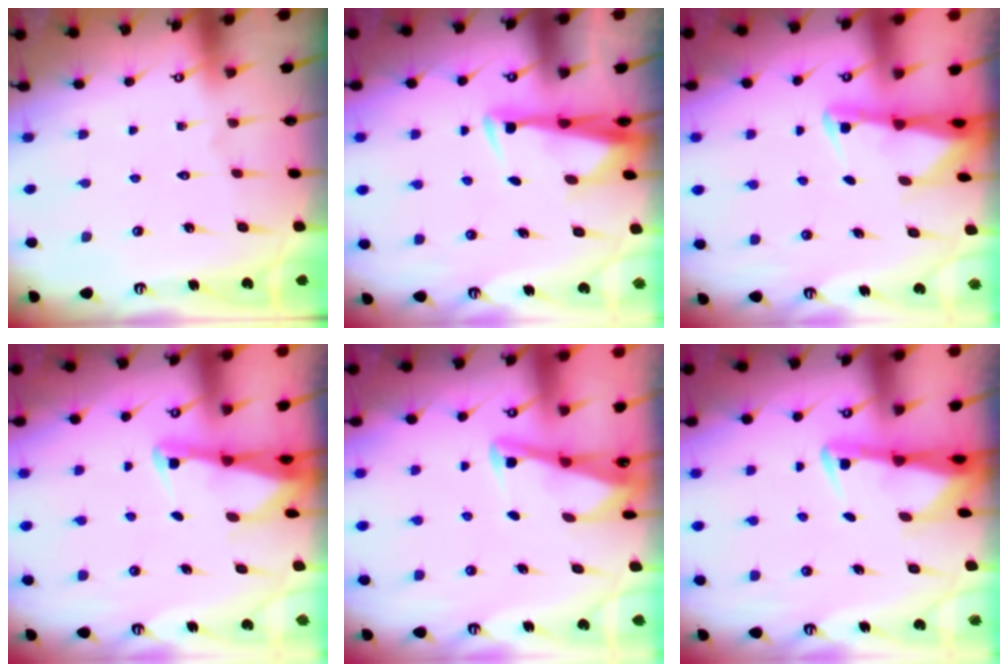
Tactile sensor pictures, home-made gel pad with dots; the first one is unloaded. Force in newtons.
{"total": 3.4, "press": 3.3, "slide": 0.8}
{"total": 2.4, "press": 2.4, "slide": 0.5}
{"total": 2.4, "press": 2.4, "slide": 0.3}
{"total": 3.0, "press": 2.9, "slide": 0.4}
{"total": 2.9, "press": 2.9, "slide": 0.6}